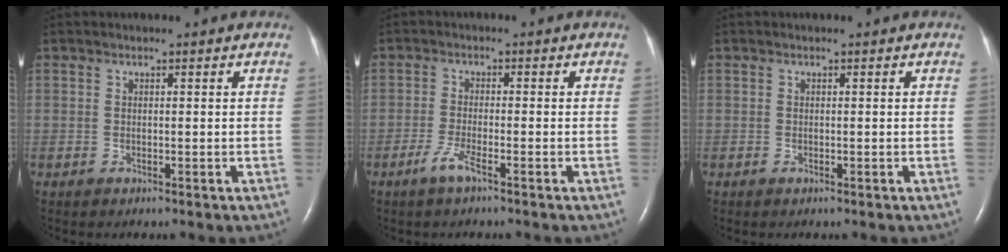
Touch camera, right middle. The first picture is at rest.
{"total": 2.9, "force": [-1.9, 0.1, 2.2], "torque": [-0.054, -0.006, -0.041]}
{"total": 0.0}